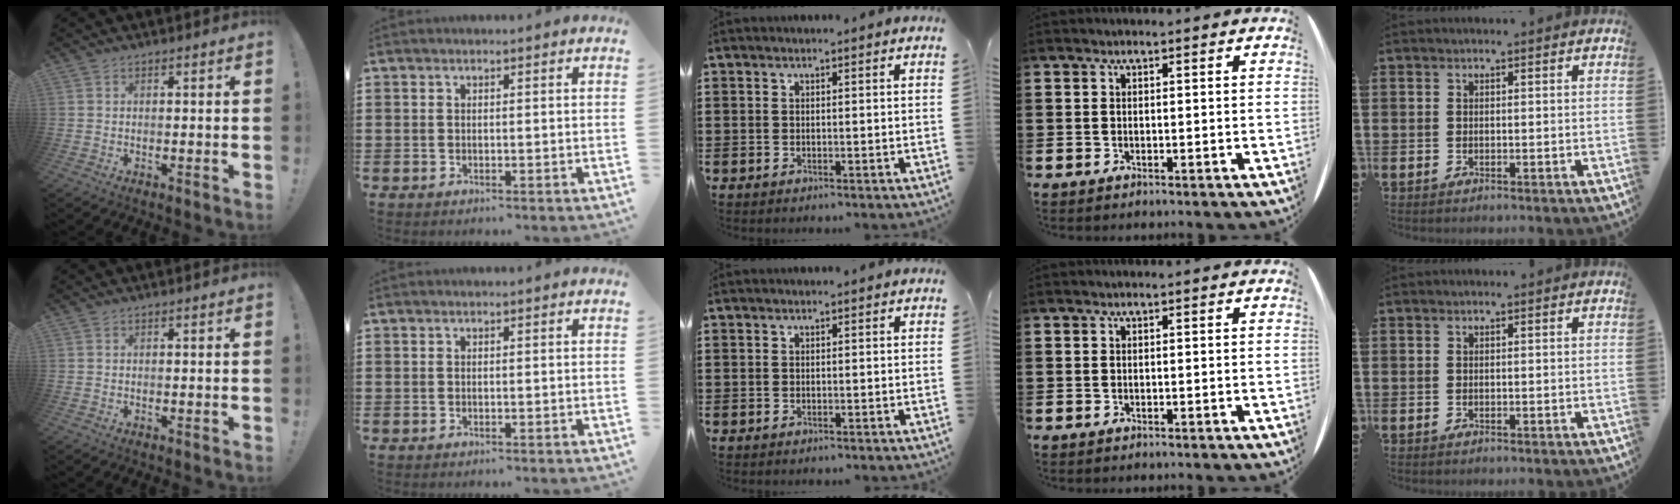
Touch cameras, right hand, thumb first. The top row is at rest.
{}